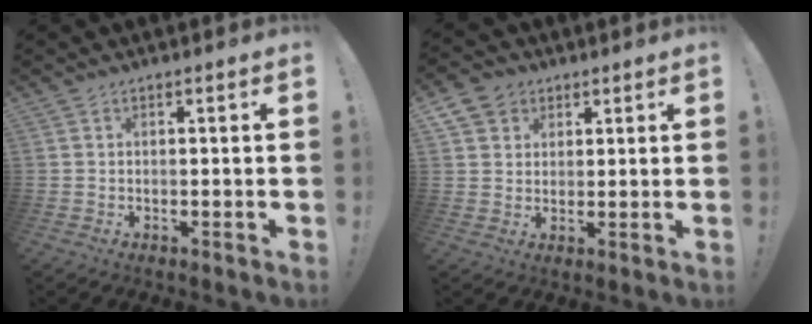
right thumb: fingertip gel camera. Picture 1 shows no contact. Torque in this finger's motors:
{"motor_torque": [-0.11, 0.12, 0.09, -0.05, 0.00]}